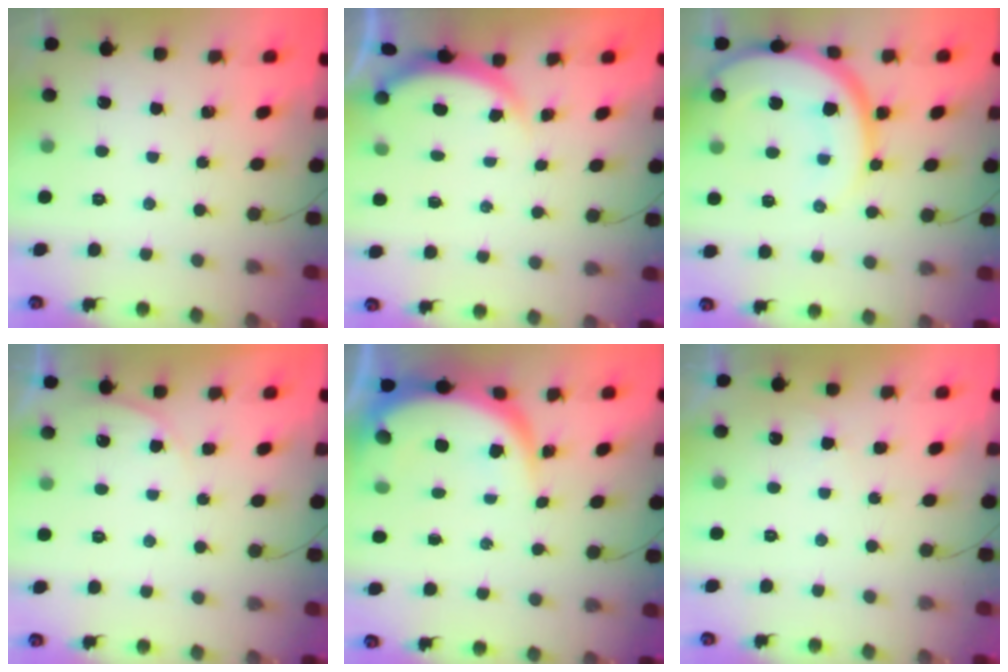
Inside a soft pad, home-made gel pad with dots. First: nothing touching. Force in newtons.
{"total": 3.1, "press": 3.1, "slide": 0.3}
{"total": 16.3, "press": 16.2, "slide": 1.3}
{"total": 3.9, "press": 3.8, "slide": 0.5}
{"total": 8.5, "press": 8.5, "slide": 0.8}
{"total": 3.0, "press": 3.0, "slide": 0.0}